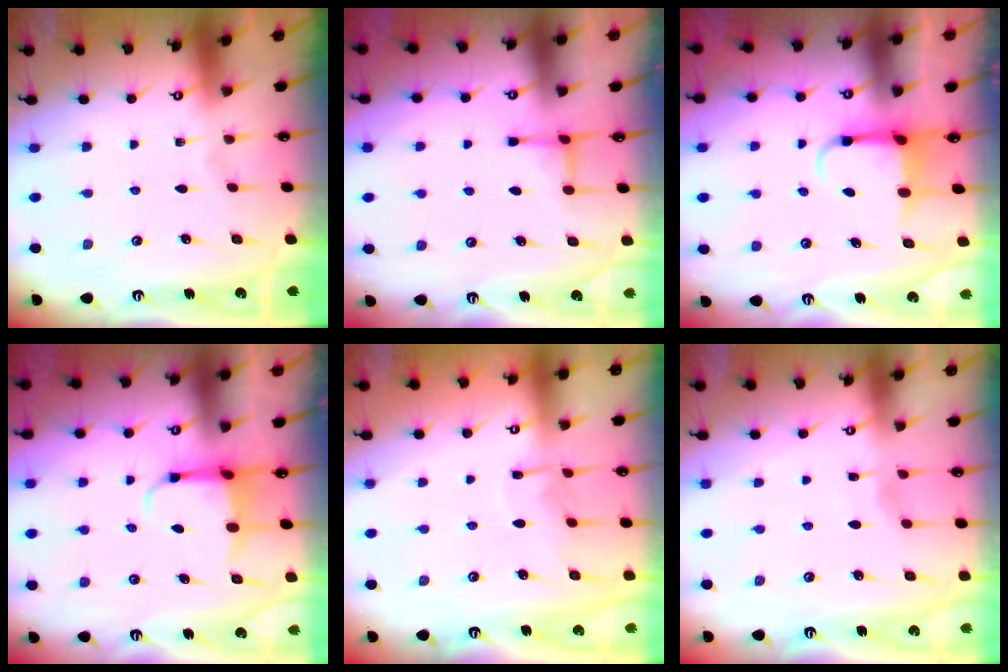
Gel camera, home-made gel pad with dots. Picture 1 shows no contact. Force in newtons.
{"total": 1.8, "press": 1.8, "slide": 0.4}
{"total": 3.9, "press": 3.8, "slide": 0.7}
{"total": 3.9, "press": 3.7, "slide": 1.0}
{"total": 6.3, "press": 6.3, "slide": 0.5}
{"total": 2.2, "press": 2.2, "slide": 0.2}